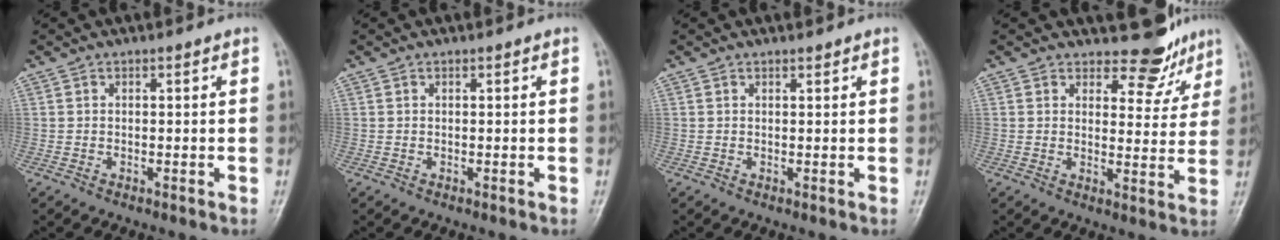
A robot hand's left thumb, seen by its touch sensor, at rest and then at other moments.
{"total": 0.0}
{"total": 0.5, "force": [0.5, 0.2, 0.1], "torque": [-0.004, -0.005, 0.007]}
{"total": 6.9, "force": [6.0, 3.3, 1.0], "torque": [0.016, -0.053, 0.076]}